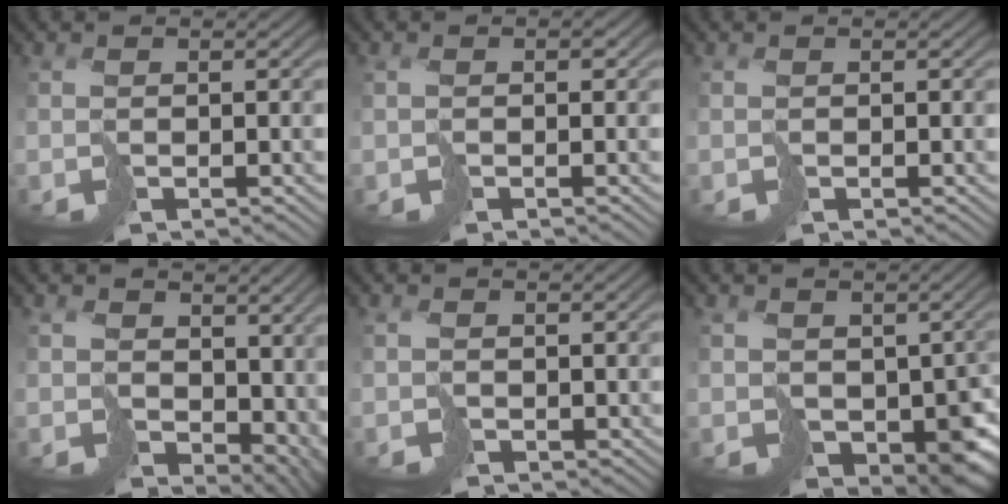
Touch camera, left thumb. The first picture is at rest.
{"total": 0.9, "force": [0.1, 0.7, 0.6], "torque": [-0.010, 0.000, -0.001]}
{"total": 0.0}
{"total": 9.9, "force": [2.5, 7.1, 6.5], "torque": [-0.123, -0.037, 0.067]}
{"total": 1.4, "force": [0.9, 1.0, 0.3], "torque": [-0.012, -0.002, 0.016]}
{"total": 8.1, "force": [-0.5, 5.9, 5.6], "torque": [-0.099, -0.036, 0.000]}